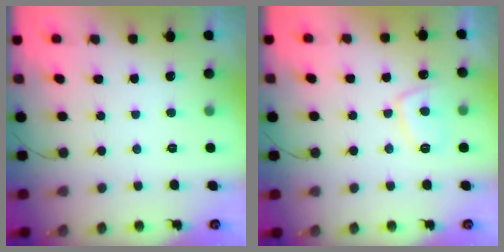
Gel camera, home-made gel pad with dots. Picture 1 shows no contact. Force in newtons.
{"total": 6.2, "press": 6.1, "slide": 1.0}